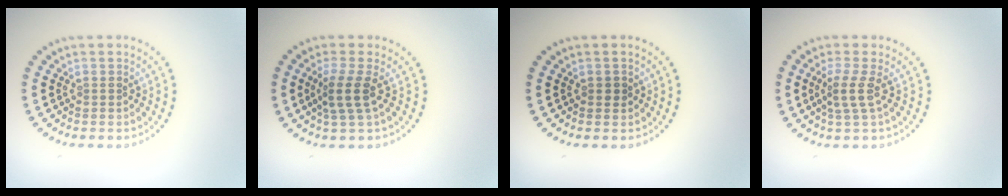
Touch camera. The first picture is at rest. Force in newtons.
{"total": 2.5, "press": 1.9, "slide": 1.7}
{"total": 0.8, "press": 0.8, "slide": 0.1}
{"total": 2.1, "press": 1.6, "slide": 1.3}